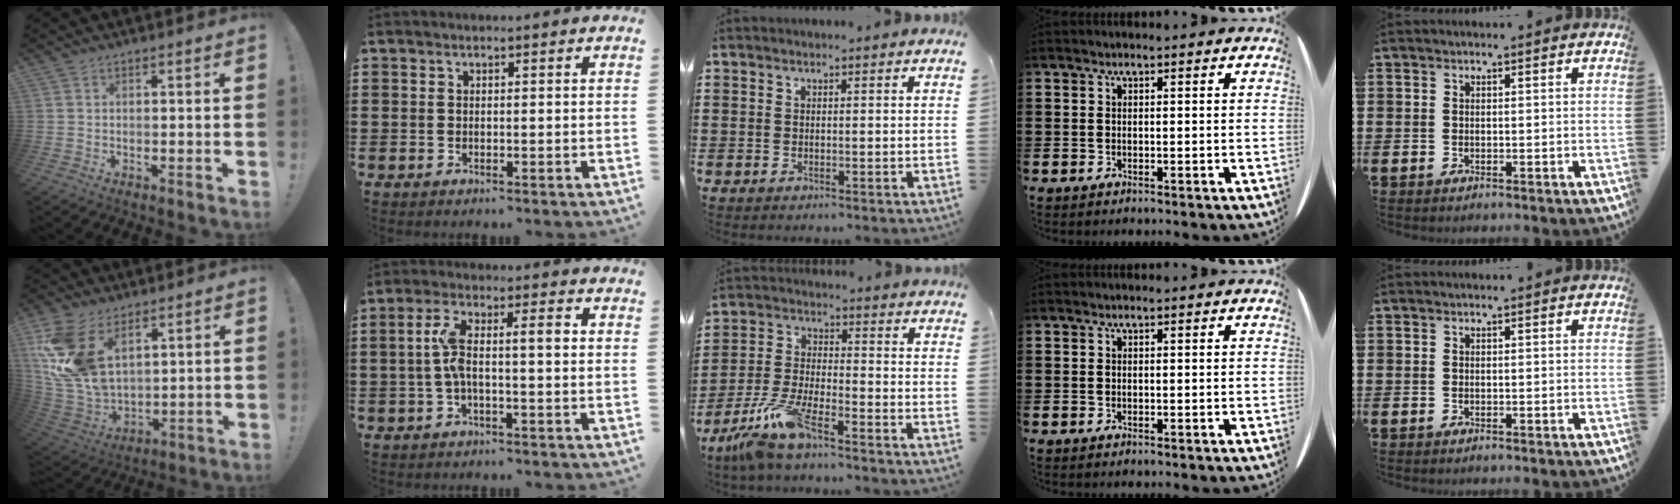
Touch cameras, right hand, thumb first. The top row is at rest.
{"thumb": {"total": 17.4, "force": [7.7, 10.9, 11.1], "torque": [-0.233, -0.042, 0.148]}, "index": {"total": 6.3, "force": [-0.4, 1.7, 6.0], "torque": [-0.124, 0.005, -0.016]}, "middle": {"total": 8.5, "force": [-6.7, 1.1, 5.0], "torque": [-0.123, -0.009, -0.134]}}